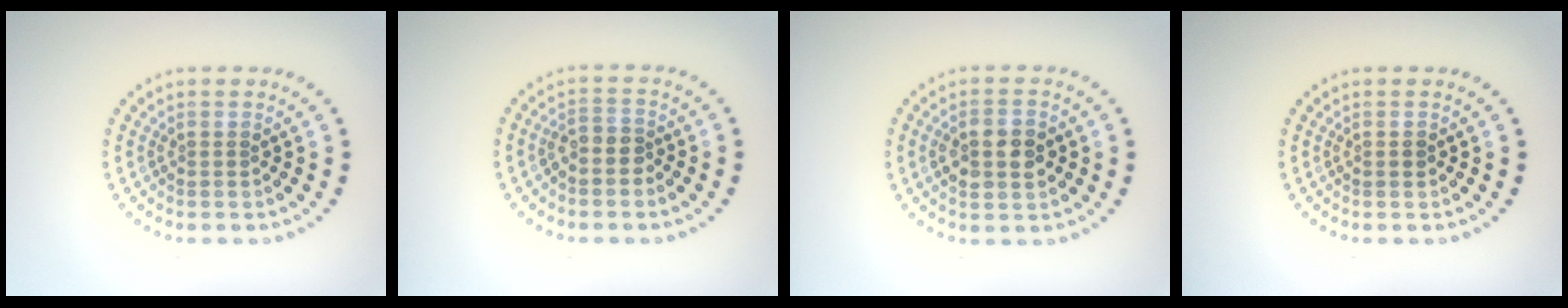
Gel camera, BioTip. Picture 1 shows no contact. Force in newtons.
{"total": 2.0, "press": 1.7, "slide": 1.0}
{"total": 3.8, "press": 3.8, "slide": 0.2}
{"total": 0.9, "press": 0.9, "slide": 0.2}